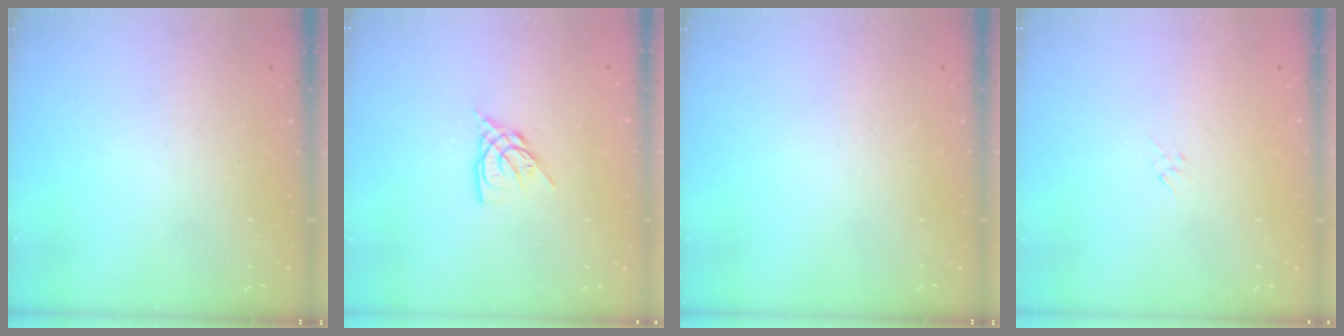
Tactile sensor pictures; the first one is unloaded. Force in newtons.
{"total": 8.0, "press": 7.9, "slide": 1.1}
{"total": 0.0}
{"total": 2.3, "press": 2.2, "slide": 0.6}